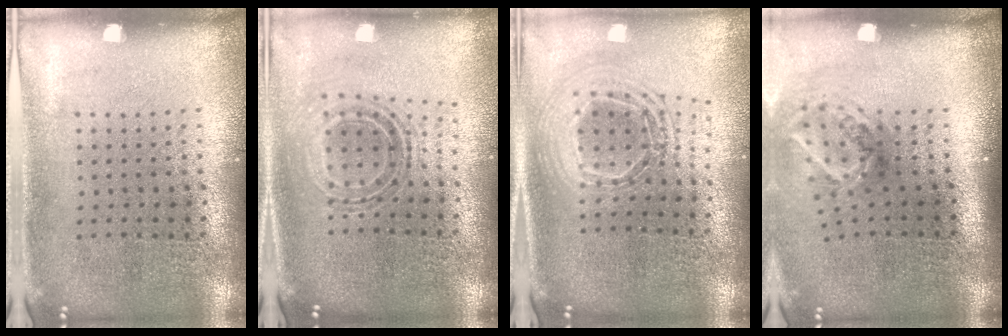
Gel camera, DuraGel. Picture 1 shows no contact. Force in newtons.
{"total": 0.7, "press": 0.7, "slide": 0.2}
{"total": 2.0, "press": 1.7, "slide": 1.2}
{"total": 1.9, "press": 1.2, "slide": 1.5}